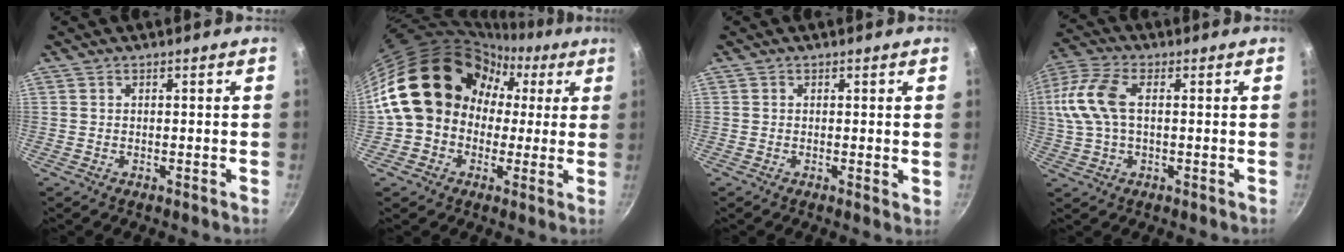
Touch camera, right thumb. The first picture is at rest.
{"total": 19.7, "force": [1.4, 16.6, 10.4], "torque": [-0.146, 0.056, 0.015]}
{"total": 1.0, "force": [0.2, 0.5, 0.8], "torque": [-0.012, -0.003, 0.000]}
{"total": 13.4, "force": [1.7, 7.7, 10.8], "torque": [-0.238, 0.021, 0.021]}